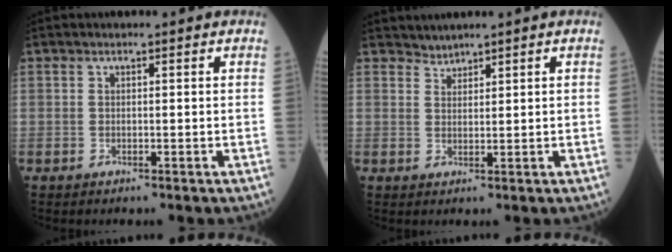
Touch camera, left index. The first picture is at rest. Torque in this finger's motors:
{"motor_torque": [-0.12, -0.06, -0.07, -0.03]}